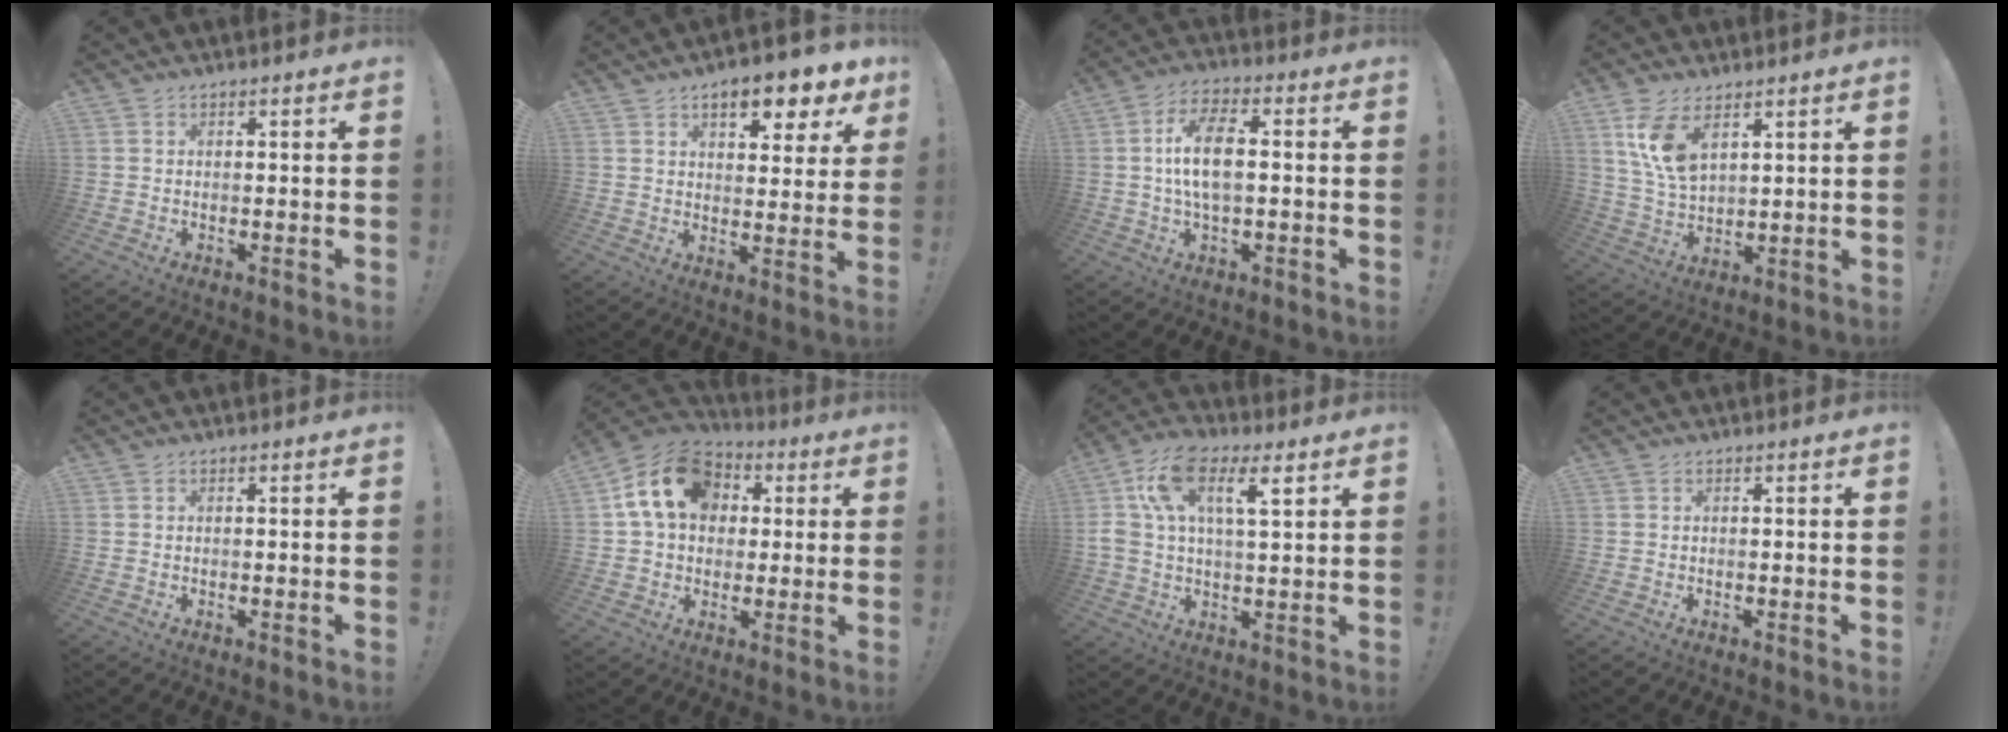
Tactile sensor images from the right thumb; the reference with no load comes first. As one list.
[{"total": 9.7, "force": [5.7, 3.8, 6.9], "torque": [-0.084, -0.030, 0.093]}, {"total": 11.1, "force": [0.1, 5.0, 9.9], "torque": [-0.177, 0.006, 0.002]}, {"total": 10.1, "force": [5.4, 5.0, 7.0], "torque": [-0.138, -0.021, 0.099]}, {"total": 0.0}, {"total": 15.8, "force": [4.4, 12.1, 9.2], "torque": [-0.147, 0.001, 0.085]}, {"total": 12.6, "force": [5.2, 5.1, 10.3], "torque": [-0.206, -0.001, 0.089]}, {"total": 0.0}]